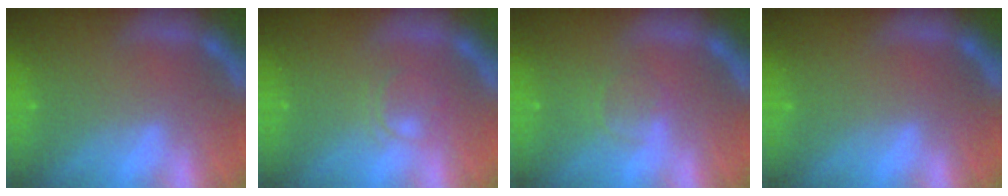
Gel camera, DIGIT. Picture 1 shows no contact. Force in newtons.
{"total": 2.0}
{"total": 1.9}
{"total": 0.0}